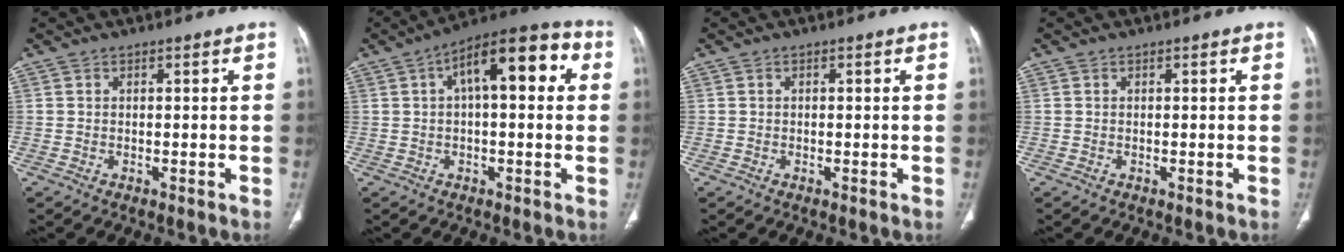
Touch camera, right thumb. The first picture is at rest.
{"total": 14.6, "force": [3.7, 6.2, 12.6], "torque": [-0.165, 0.038, 0.048]}
{"total": 0.0}
{"total": 0.0}